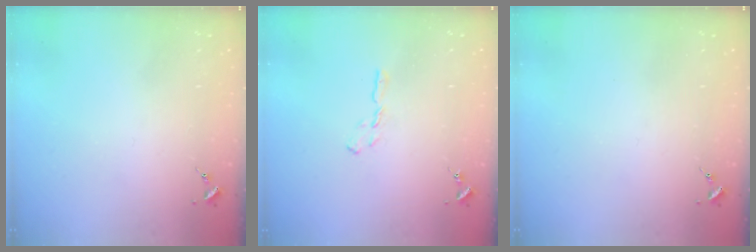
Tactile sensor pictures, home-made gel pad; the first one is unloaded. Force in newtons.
{"total": 3.9, "press": 3.9, "slide": 0.4}
{"total": 0.0}